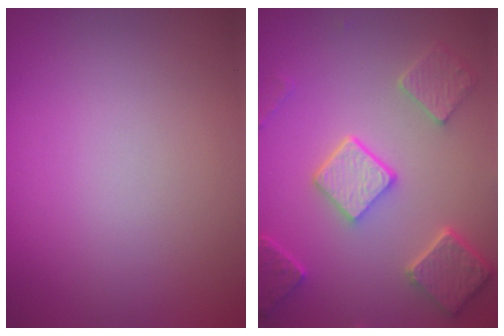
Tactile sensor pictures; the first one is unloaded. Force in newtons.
{"total": 5.3, "press": 4.1, "slide": 3.4}